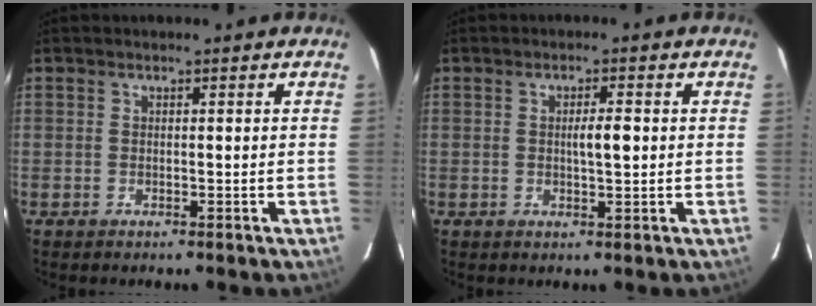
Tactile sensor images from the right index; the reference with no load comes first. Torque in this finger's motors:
{"motor_torque": [0.07, 0.01, 0.08, 0.03]}